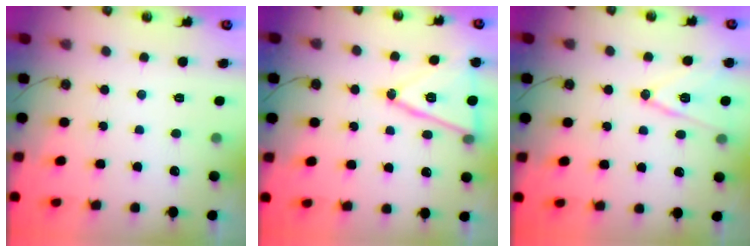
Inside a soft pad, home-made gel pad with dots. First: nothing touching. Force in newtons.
{"total": 15.5, "press": 15.1, "slide": 3.7}
{"total": 11.9, "press": 11.5, "slide": 3.2}